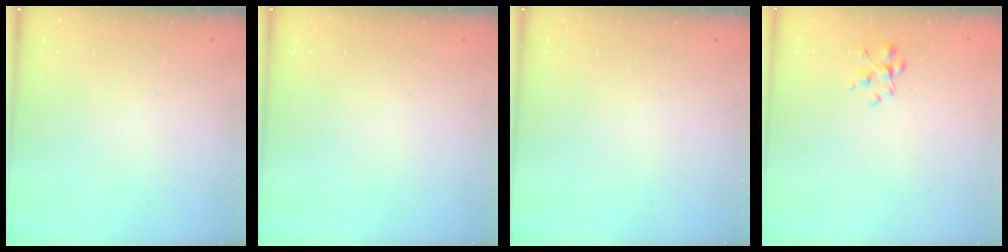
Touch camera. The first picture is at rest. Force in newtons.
{"total": 0.0}
{"total": 0.0}
{"total": 2.4, "press": 2.3, "slide": 0.7}